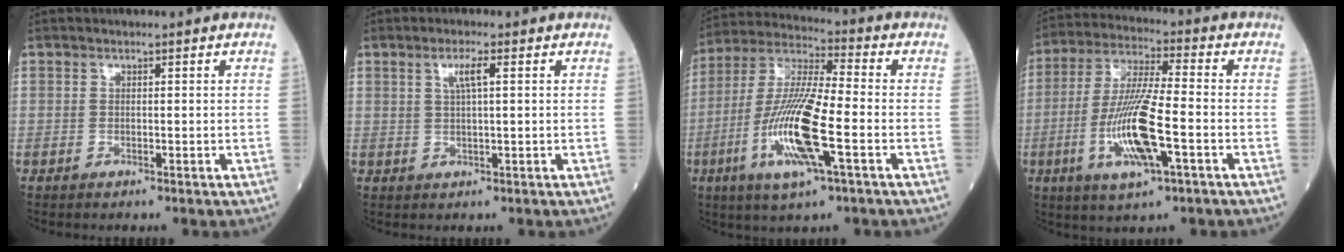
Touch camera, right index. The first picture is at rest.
{"total": 2.9, "force": [1.1, 0.2, 2.7], "torque": [-0.052, 0.004, 0.020]}
{"total": 15.3, "force": [-4.6, 1.7, 14.6], "torque": [-0.300, -0.011, -0.087]}
{"total": 13.6, "force": [-3.9, 1.7, 12.9], "torque": [-0.264, -0.010, -0.072]}